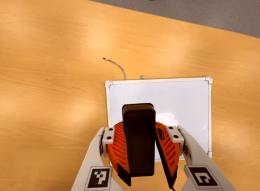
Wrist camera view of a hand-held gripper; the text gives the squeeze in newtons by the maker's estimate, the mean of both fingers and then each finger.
{"total": 10.2, "left": 10.3, "right": 10.1}